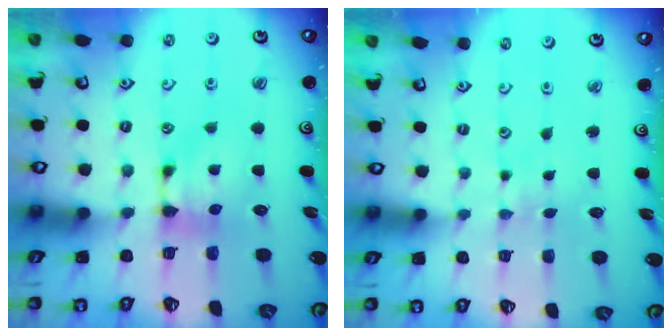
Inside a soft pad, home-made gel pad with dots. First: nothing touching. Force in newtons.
{"total": 3.6, "press": 3.6, "slide": 0.3}